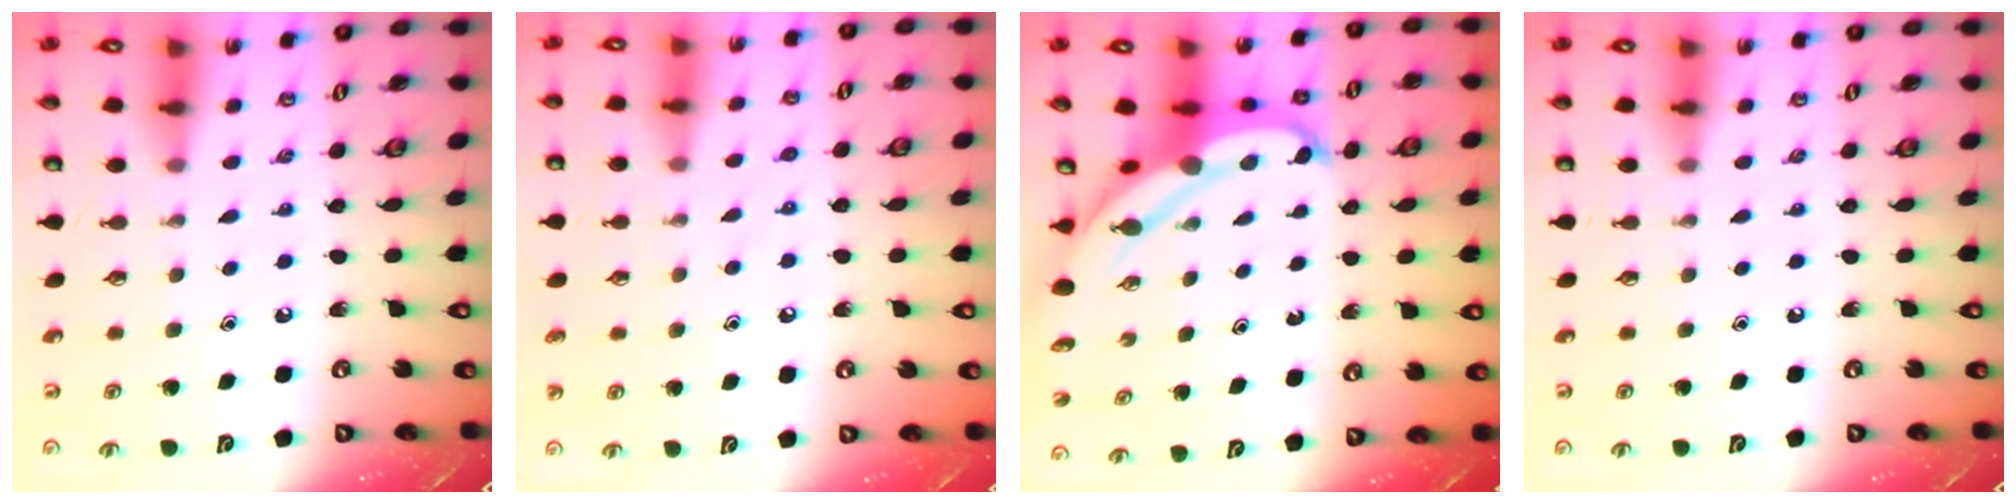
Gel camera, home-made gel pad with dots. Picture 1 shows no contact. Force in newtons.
{"total": 6.5, "press": 6.5, "slide": 0.7}
{"total": 7.0, "press": 7.0, "slide": 0.9}
{"total": 0.0}